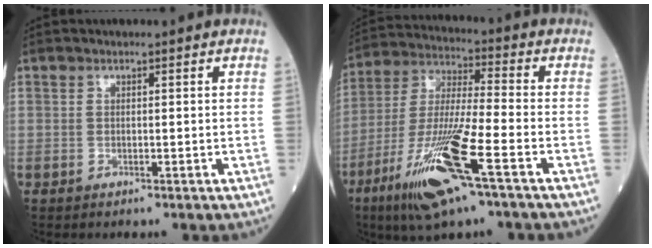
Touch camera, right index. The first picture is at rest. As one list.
[{"total": 16.2, "force": [-8.2, 1.1, 13.9], "torque": [-0.300, -0.033, -0.151]}]